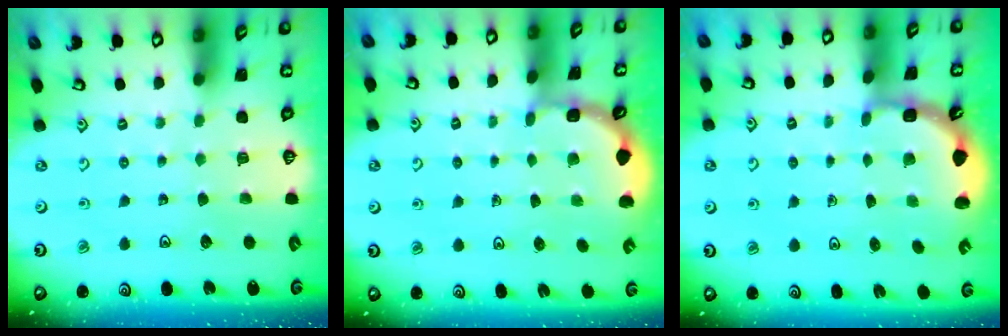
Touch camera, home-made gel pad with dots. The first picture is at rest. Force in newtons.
{"total": 1.9, "press": 1.9, "slide": 0.1}
{"total": 2.0, "press": 1.8, "slide": 0.8}